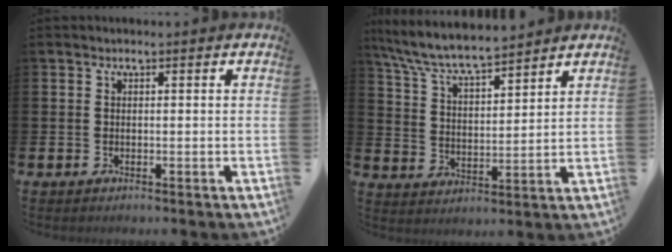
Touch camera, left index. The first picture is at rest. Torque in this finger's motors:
{"motor_torque": [0.24, -0.54, 0.94, 0.21]}